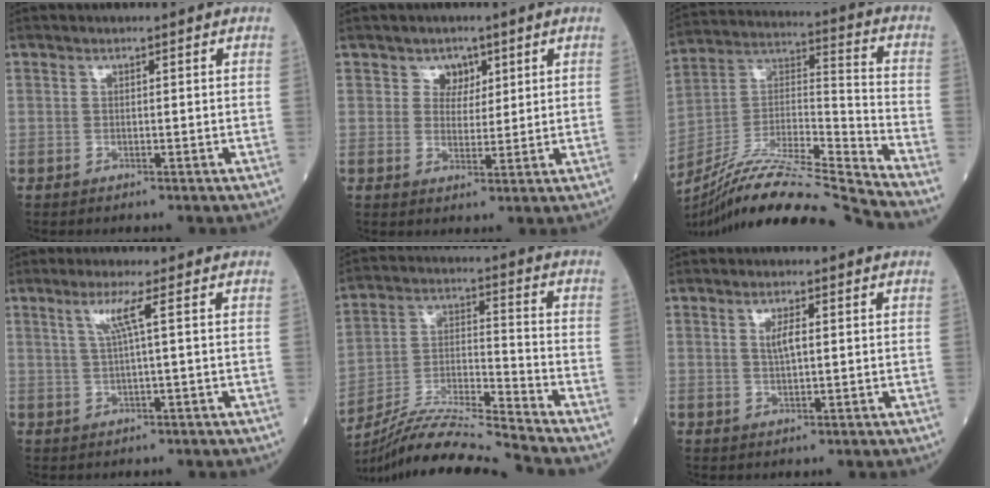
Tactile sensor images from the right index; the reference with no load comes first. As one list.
[{"total": 3.2, "force": [1.7, 2.5, 0.8], "torque": [-0.004, 0.002, 0.026]}, {"total": 19.8, "force": [-18.1, -1.9, 7.9], "torque": [-0.168, 0.011, -0.323]}, {"total": 3.4, "force": [1.1, -0.9, 3.0], "torque": [-0.065, 0.003, 0.023]}, {"total": 13.0, "force": [-12.3, -2.9, 3.0], "torque": [-0.061, 0.008, -0.228]}, {"total": 2.5, "force": [0.6, 0.6, 2.4], "torque": [-0.046, 0.000, 0.012]}]